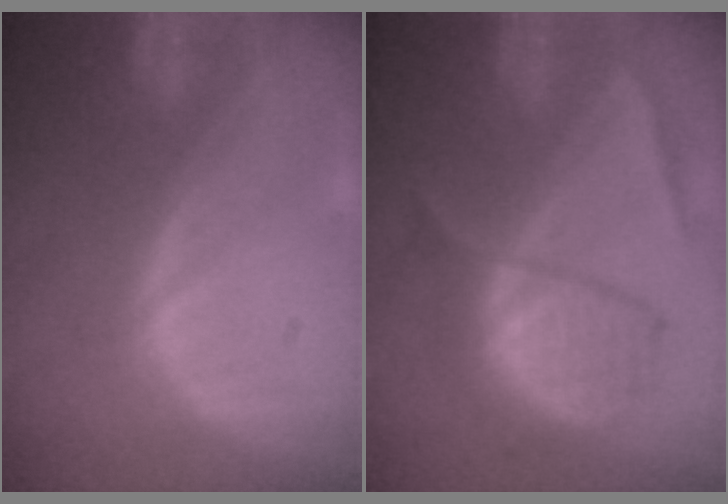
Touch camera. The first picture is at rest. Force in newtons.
{"total": 7.3, "press": 7.3, "slide": 0.2}